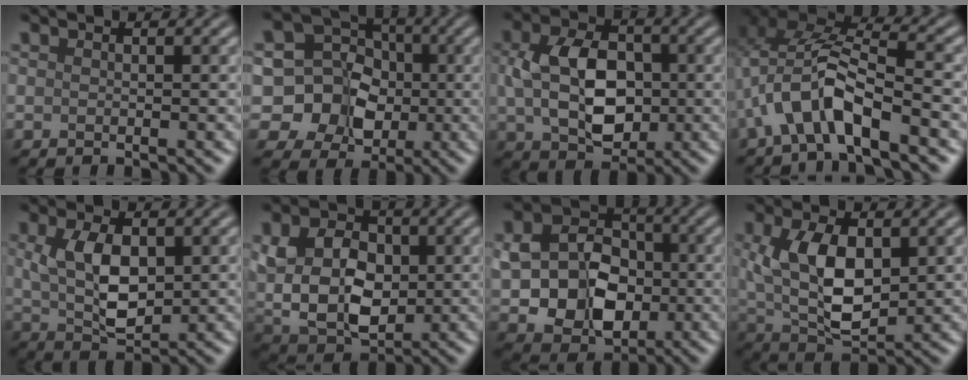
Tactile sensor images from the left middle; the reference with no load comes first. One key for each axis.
{"total": 10.0, "fx": -1.3, "fy": 9.2, "fz": 3.8, "tx": -0.066, "ty": 0.019, "tz": -0.049}
{"total": 7.9, "fx": 0.2, "fy": 5.4, "fz": 5.7, "tx": -0.116, "ty": 0.003, "tz": 0.004}
{"total": 6.6, "fx": -2.8, "fy": 2.5, "fz": 5.4, "tx": -0.111, "ty": 0.010, "tz": -0.052}
{"total": 5.6, "fx": 0.9, "fy": 3.1, "fz": 4.6, "tx": -0.097, "ty": 0.002, "tz": 0.028}
{"total": 9.1, "fx": 0.9, "fy": 6.5, "fz": 6.3, "tx": -0.137, "ty": -0.005, "tz": 0.023}
{"total": 10.7, "fx": -1.1, "fy": 8.1, "fz": 6.8, "tx": -0.125, "ty": -0.014, "tz": -0.012}
{"total": 7.9, "fx": 1.4, "fy": 4.3, "fz": 6.5, "tx": -0.132, "ty": 0.003, "tz": 0.029}